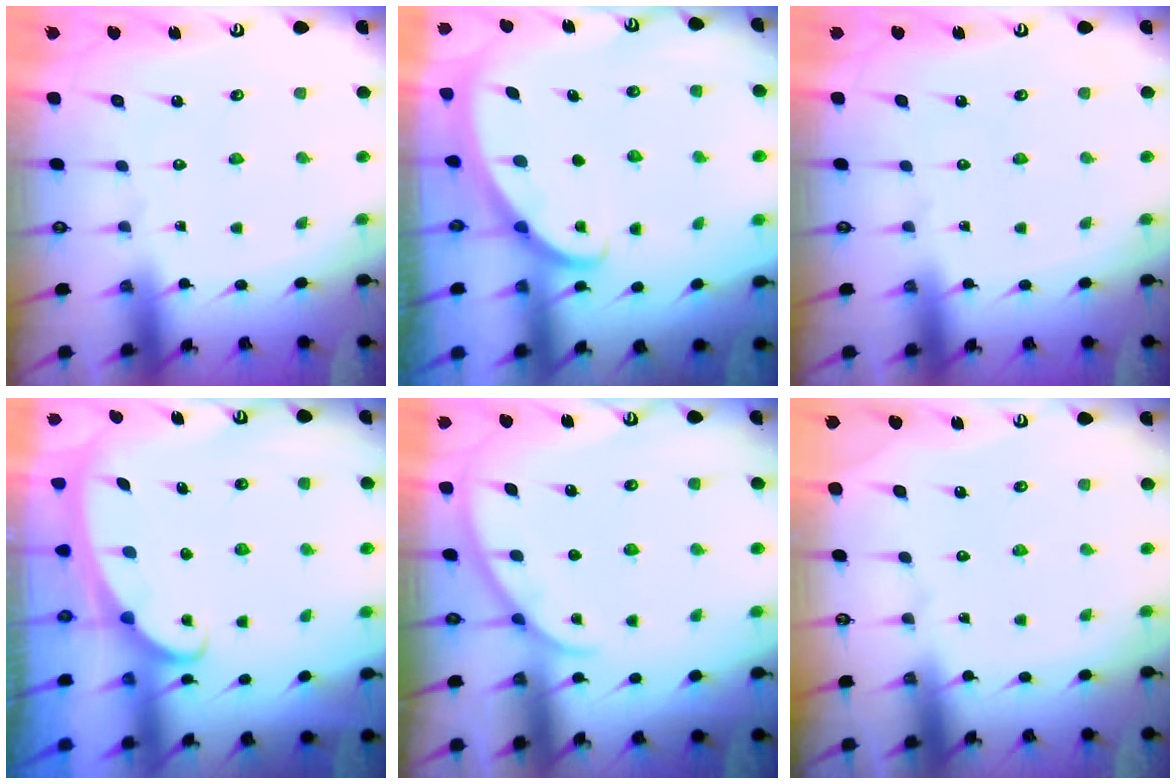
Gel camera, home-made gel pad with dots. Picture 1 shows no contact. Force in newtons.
{"total": 1.5, "press": 1.5, "slide": 0.1}
{"total": 0.0}
{"total": 2.3, "press": 2.3, "slide": 0.3}
{"total": 1.8, "press": 1.8, "slide": 0.2}
{"total": 0.0}